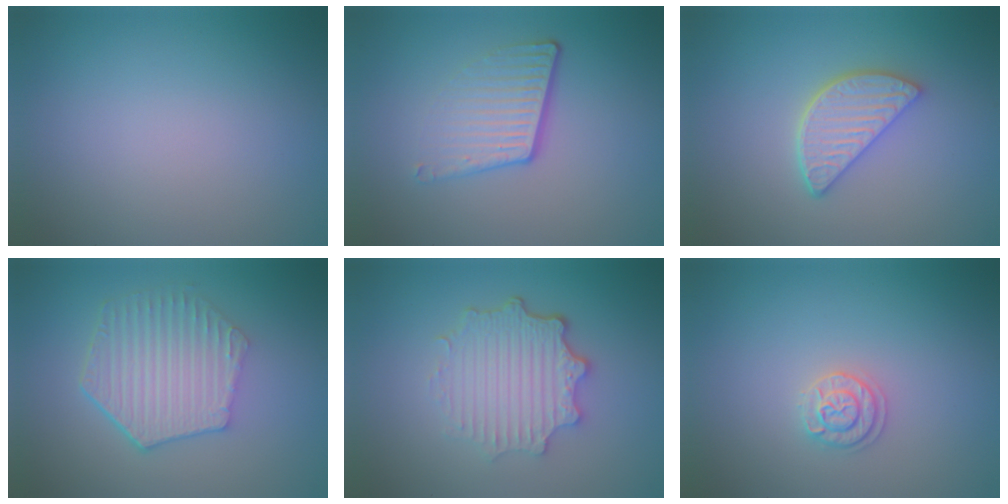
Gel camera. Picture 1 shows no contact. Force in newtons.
{"total": 4.1, "press": 2.5, "slide": 3.2}
{"total": 3.9, "press": 3.3, "slide": 2.2}
{"total": 5.9, "press": 4.4, "slide": 4.0}
{"total": 4.8, "press": 3.8, "slide": 3.0}
{"total": 1.8, "press": 1.7, "slide": 0.3}